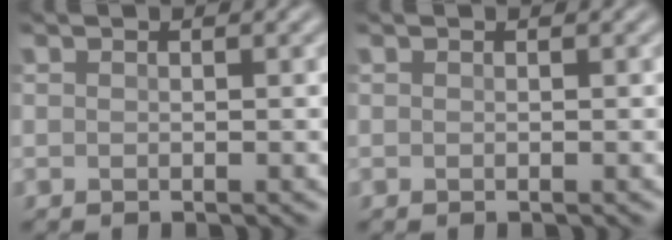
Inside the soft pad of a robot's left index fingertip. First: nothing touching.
{"total": 0.0}